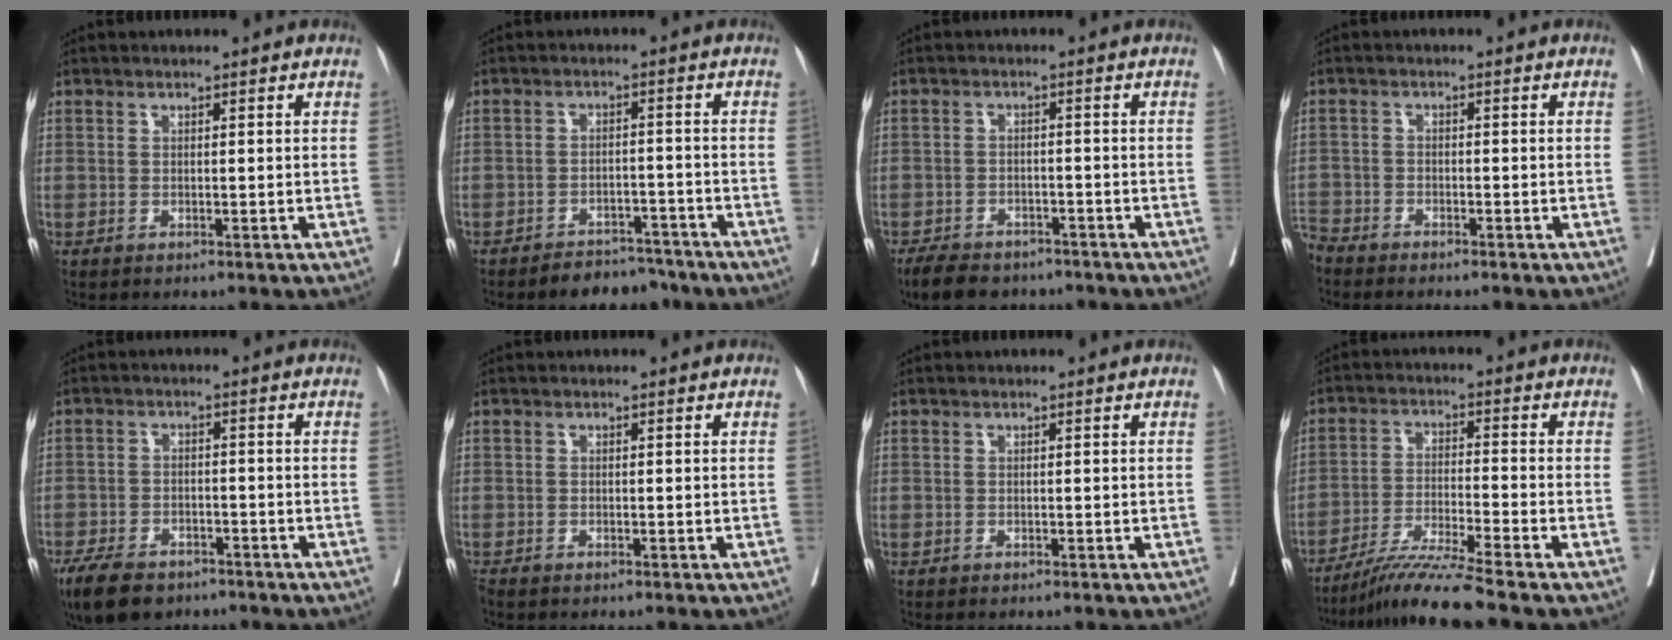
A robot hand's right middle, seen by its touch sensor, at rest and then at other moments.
{"total": 6.1, "force": [-5.4, 2.5, 1.4], "torque": [-0.009, 0.004, -0.081]}
{"total": 8.3, "force": [-6.8, 3.7, 3.1], "torque": [-0.048, -0.004, -0.101]}
{"total": 3.7, "force": [-3.6, 0.6, 0.3], "torque": [0.001, -0.008, -0.072]}
{"total": 8.8, "force": [-6.5, 4.0, 4.3], "torque": [-0.076, -0.006, -0.106]}
{"total": 0.8, "force": [-0.7, 0.2, 0.3], "torque": [-0.011, -0.003, -0.014]}
{"total": 0.0}
{"total": 8.6, "force": [-7.2, -2.3, 4.1], "torque": [-0.076, -0.032, -0.135]}